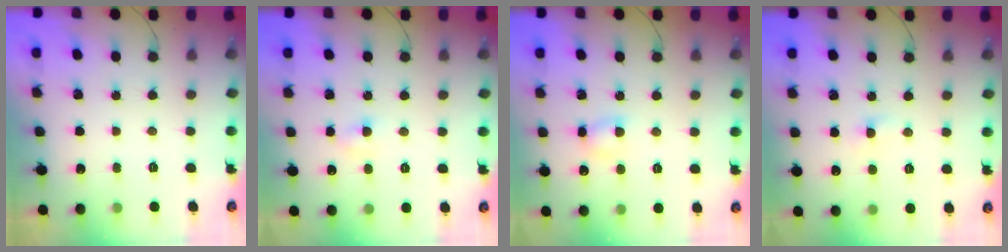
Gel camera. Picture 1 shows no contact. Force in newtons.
{"total": 3.0, "press": 2.8, "slide": 1.2}
{"total": 4.4, "press": 4.3, "slide": 1.0}
{"total": 1.9, "press": 1.7, "slide": 0.9}